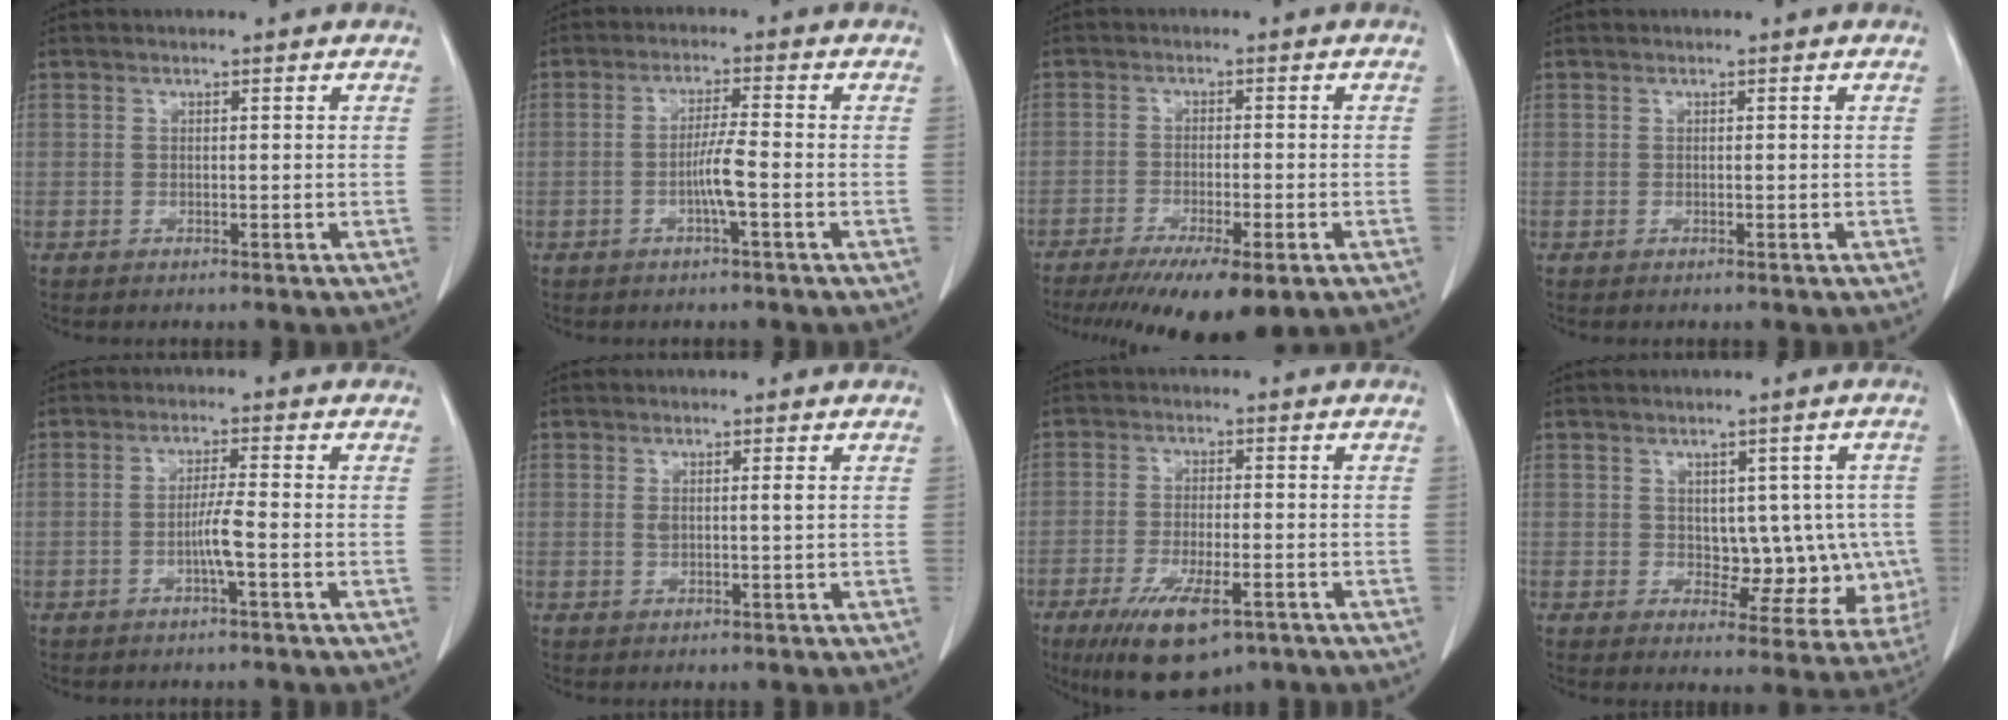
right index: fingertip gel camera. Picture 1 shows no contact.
{"total": 4.0, "force": [-1.2, -0.3, 3.8], "torque": [-0.072, 0.003, -0.022]}
{"total": 11.7, "force": [-7.9, 2.0, 8.3], "torque": [-0.125, -0.025, -0.123]}
{"total": 0.0}
{"total": 3.3, "force": [-1.0, -0.4, 3.1], "torque": [-0.057, 0.002, -0.020]}
{"total": 1.5, "force": [0.5, 0.1, 1.4], "torque": [-0.028, 0.004, 0.013]}
{"total": 10.4, "force": [-5.9, 3.3, 7.9], "torque": [-0.139, -0.019, -0.091]}
{"total": 8.4, "force": [0.3, 5.4, 6.5], "torque": [-0.053, 0.019, 0.023]}